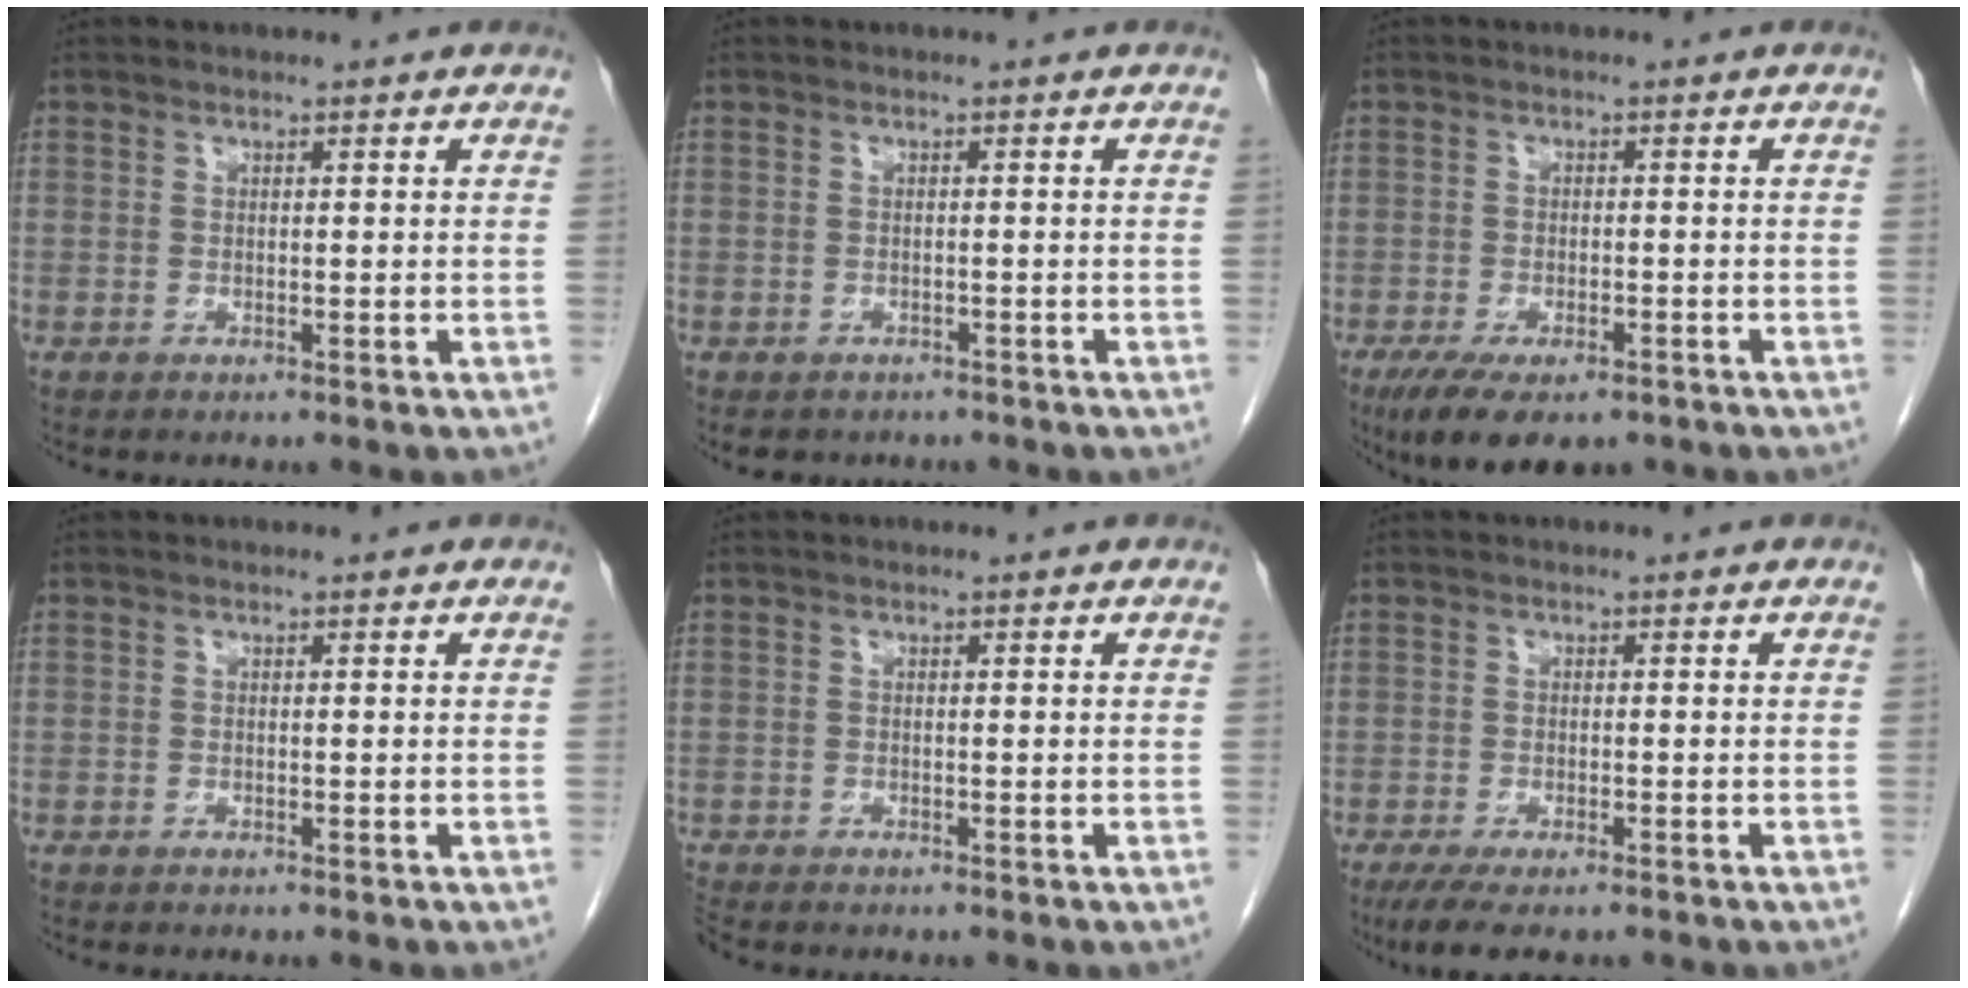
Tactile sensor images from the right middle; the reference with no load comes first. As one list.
[{"total": 4.5, "force": [-3.8, 2.2, 1.0], "torque": [-0.011, 0.000, -0.045]}, {"total": 9.0, "force": [-6.2, 3.3, 5.6], "torque": [-0.093, -0.015, -0.094]}, {"total": 0.6, "force": [-0.5, 0.1, 0.2], "torque": [-0.004, 0.000, -0.008]}, {"total": 1.1, "force": [-1.1, -0.2, 0.1], "torque": [-0.011, -0.007, -0.022]}, {"total": 6.5, "force": [-5.0, 1.5, 3.9], "torque": [-0.062, -0.016, -0.078]}]